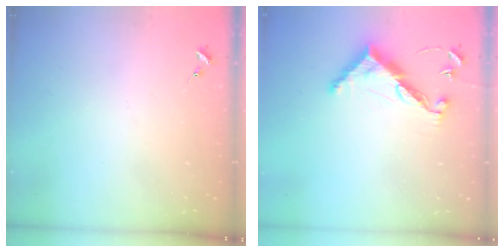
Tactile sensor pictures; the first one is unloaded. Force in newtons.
{"total": 10.6, "press": 10.6, "slide": 0.4}